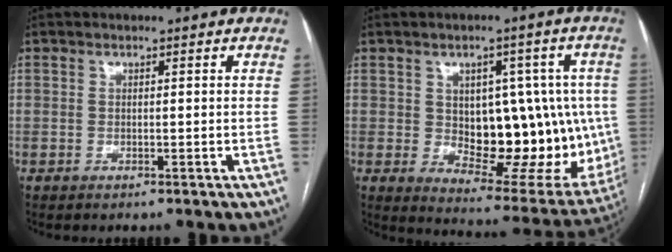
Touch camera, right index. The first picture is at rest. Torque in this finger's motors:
{"motor_torque": [0.44, 0.09, 0.22, 0.08]}